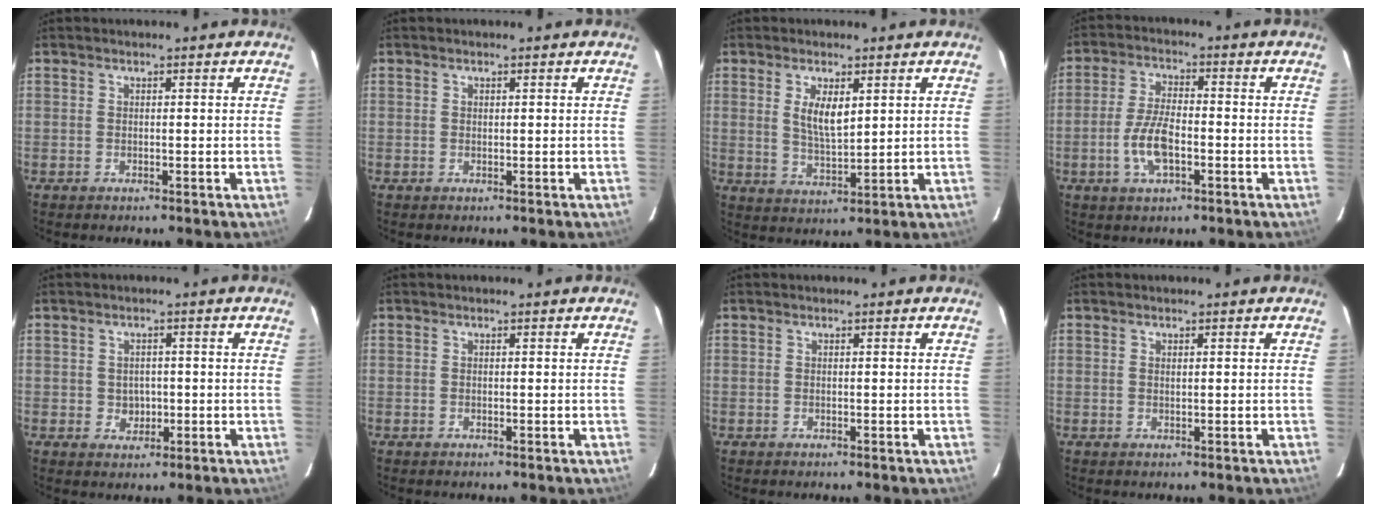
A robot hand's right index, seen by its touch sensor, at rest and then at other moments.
{"total": 0.0}
{"total": 6.0, "force": [2.1, 2.3, 5.2], "torque": [-0.092, -0.004, 0.044]}
{"total": 7.8, "force": [-2.6, 3.1, 6.7], "torque": [-0.140, 0.000, -0.048]}
{"total": 3.0, "force": [-0.3, 2.8, 1.0], "torque": [-0.017, 0.006, 0.003]}
{"total": 0.0}
{"total": 0.0}
{"total": 0.5, "force": [0.3, 0.2, 0.4], "torque": [-0.009, 0.003, 0.006]}